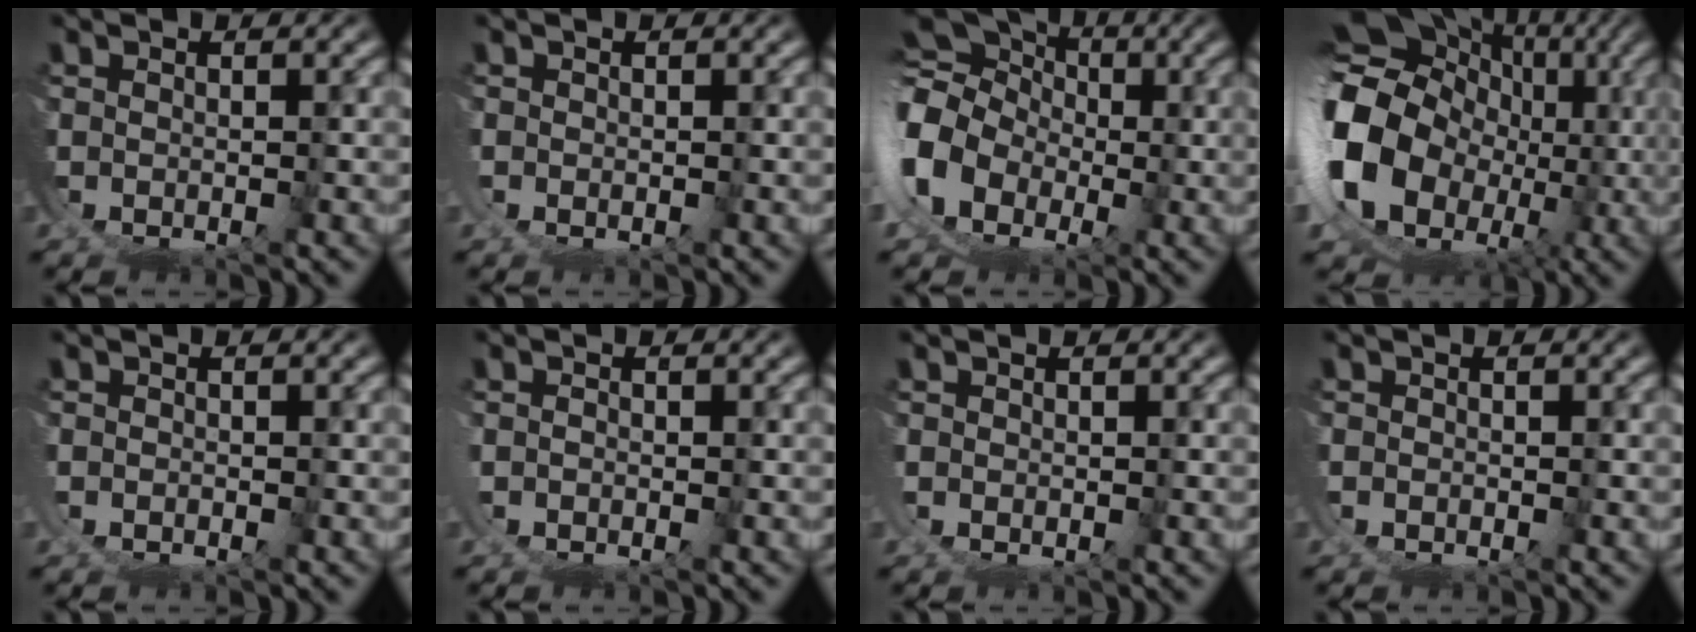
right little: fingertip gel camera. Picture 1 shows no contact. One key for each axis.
{"total": 0.9, "fx": 0.7, "fy": -0.4, "fz": -0.4, "tx": 0.009, "ty": 0.000, "tz": 0.009}
{"total": 13.5, "fx": 0.8, "fy": 12.8, "fz": 4.5, "tx": -0.161, "ty": -0.037, "tz": 0.004}
{"total": 15.5, "fx": 2.4, "fy": 12.5, "fz": 8.9, "tx": -0.205, "ty": -0.024, "tz": 0.035}
{"total": 0.7, "fx": -0.2, "fy": 0.4, "fz": -0.5, "tx": 0.007, "ty": -0.004, "tz": -0.005}
{"total": 0.9, "fx": -0.4, "fy": 0.8, "fz": 0.1, "tx": -0.002, "ty": -0.003, "tz": -0.008}
{"total": 0.9, "fx": 0.7, "fy": -0.4, "fz": -0.5, "tx": 0.009, "ty": -0.002, "tz": 0.010}
{"total": 0.9, "fx": -0.3, "fy": 0.7, "fz": -0.5, "tx": 0.006, "ty": -0.006, "tz": -0.006}